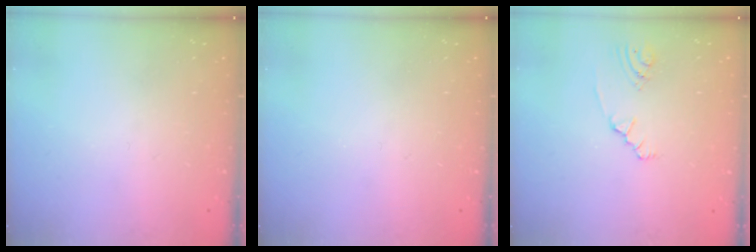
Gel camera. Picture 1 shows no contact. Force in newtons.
{"total": 0.0}
{"total": 2.1, "press": 1.8, "slide": 1.1}